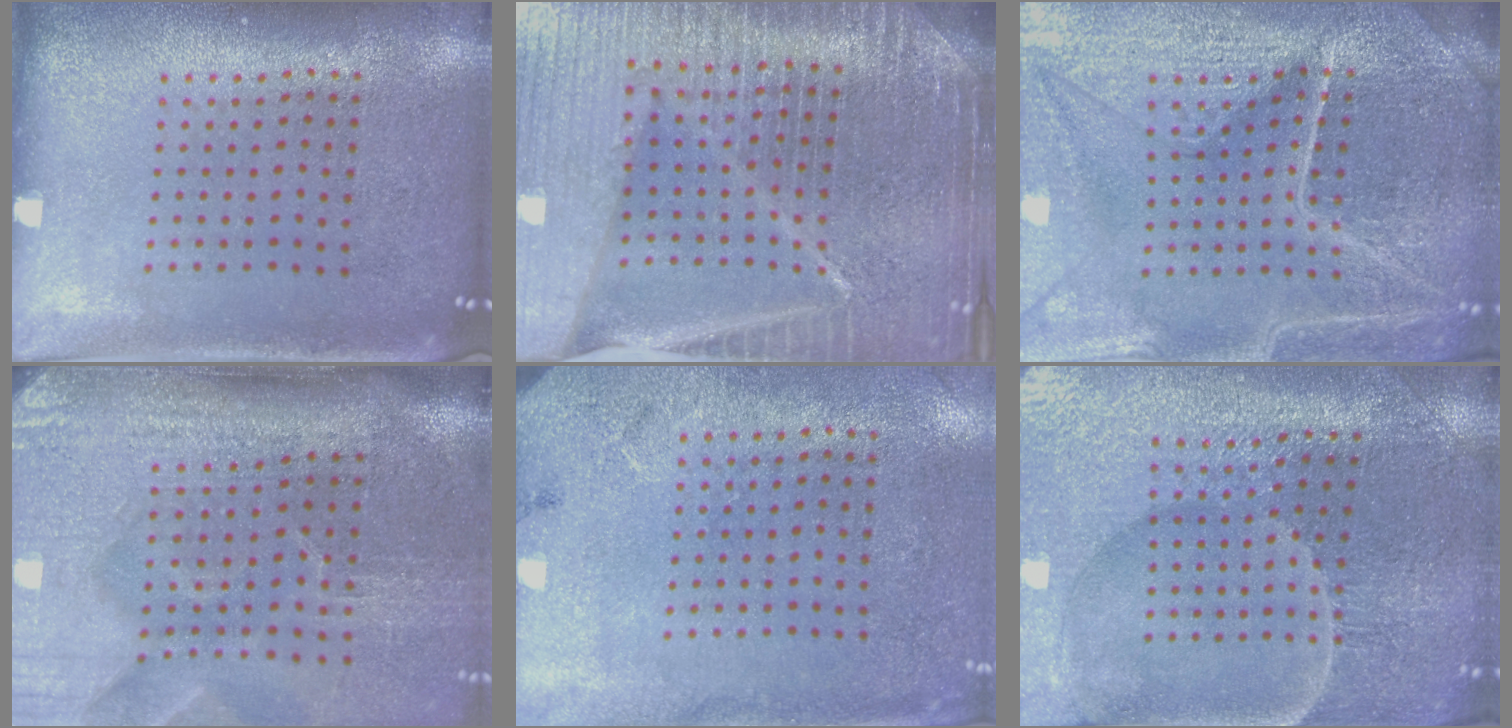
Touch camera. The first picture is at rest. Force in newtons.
{"total": 7.1, "press": 6.1, "slide": 3.7}
{"total": 5.6, "press": 5.1, "slide": 2.2}
{"total": 4.9, "press": 4.1, "slide": 2.6}
{"total": 2.7, "press": 2.2, "slide": 1.7}
{"total": 3.6, "press": 3.6, "slide": 0.4}